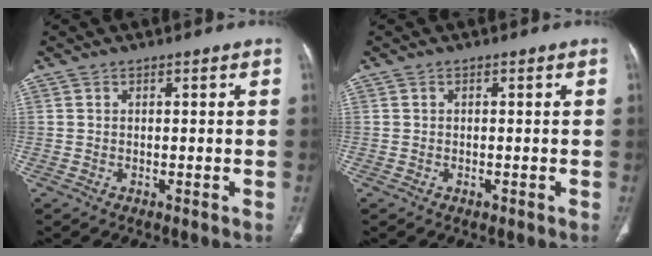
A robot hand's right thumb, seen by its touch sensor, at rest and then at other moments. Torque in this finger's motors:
{"motor_torque": [-0.49, 0.54, -0.30, 0.18, 0.02]}